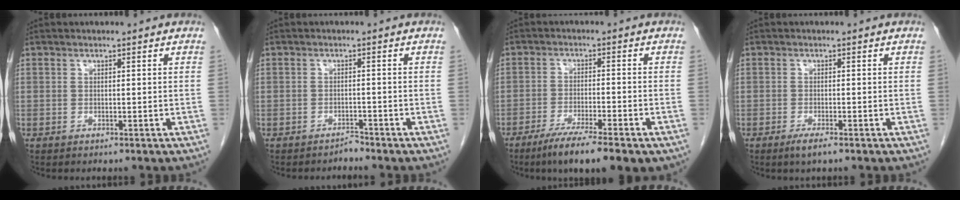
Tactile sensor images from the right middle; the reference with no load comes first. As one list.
[{"total": 1.2, "force": [-1.2, 0.1, -0.2], "torque": [0.009, -0.003, -0.019]}, {"total": 10.2, "force": [-7.0, 1.2, 7.4], "torque": [-0.115, -0.021, -0.107]}, {"total": 2.0, "force": [-1.4, 0.2, 1.5], "torque": [-0.033, -0.005, -0.025]}]